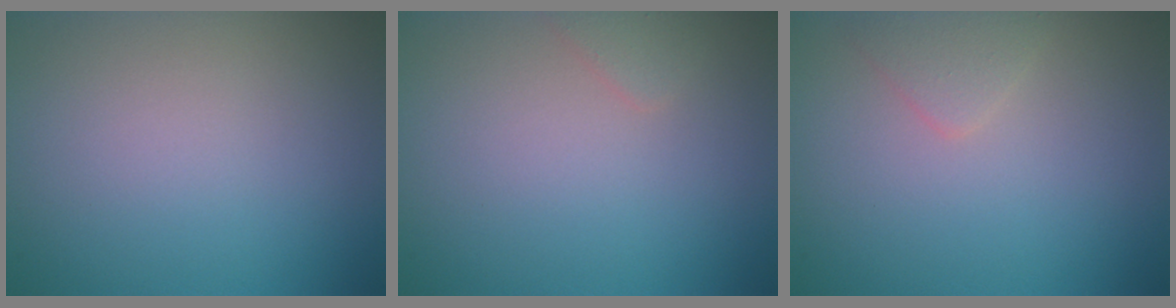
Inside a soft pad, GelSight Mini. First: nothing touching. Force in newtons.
{"total": 0.9, "press": 0.9, "slide": 0.1}
{"total": 1.3, "press": 1.3, "slide": 0.0}